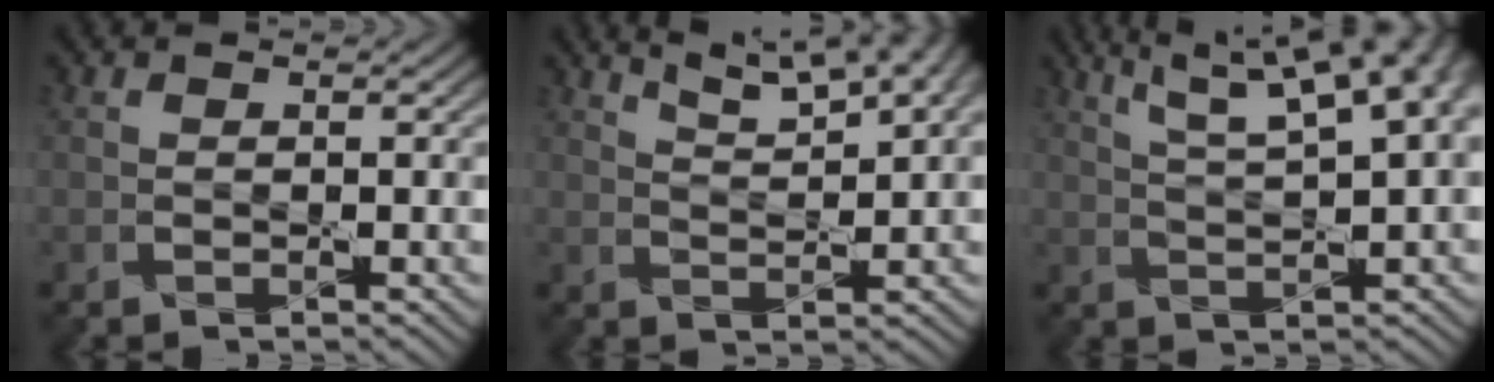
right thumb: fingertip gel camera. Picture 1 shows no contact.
{"total": 8.8, "force": [6.0, 2.3, 6.1], "torque": [-0.102, 0.016, 0.085]}
{"total": 14.7, "force": [7.1, 4.9, 11.9], "torque": [-0.184, 0.045, 0.093]}